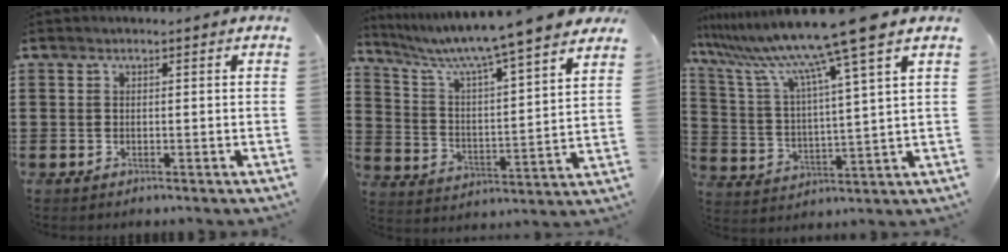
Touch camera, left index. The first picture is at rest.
{"total": 7.2, "force": [6.3, -1.1, 3.3], "torque": [-0.091, -0.059, 0.100]}
{"total": 12.4, "force": [9.6, -0.9, 7.8], "torque": [-0.188, -0.052, 0.150]}